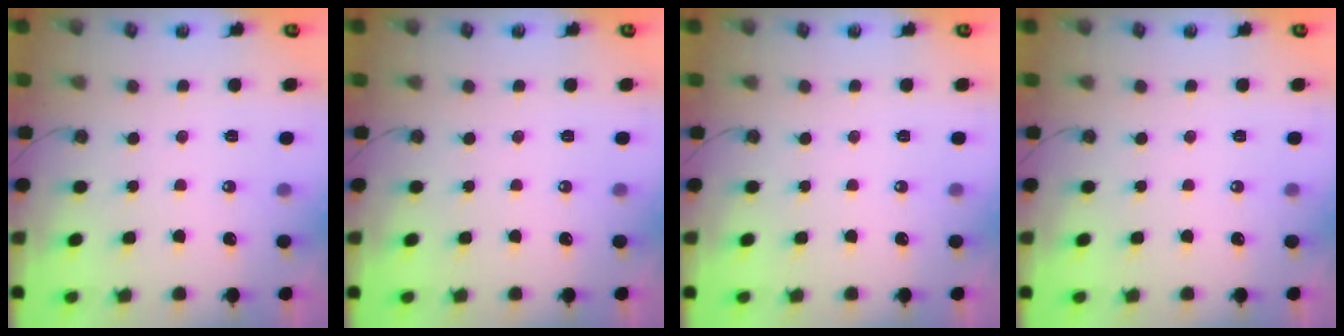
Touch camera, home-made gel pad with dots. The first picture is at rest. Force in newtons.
{"total": 0.0}
{"total": 0.0}
{"total": 0.0}